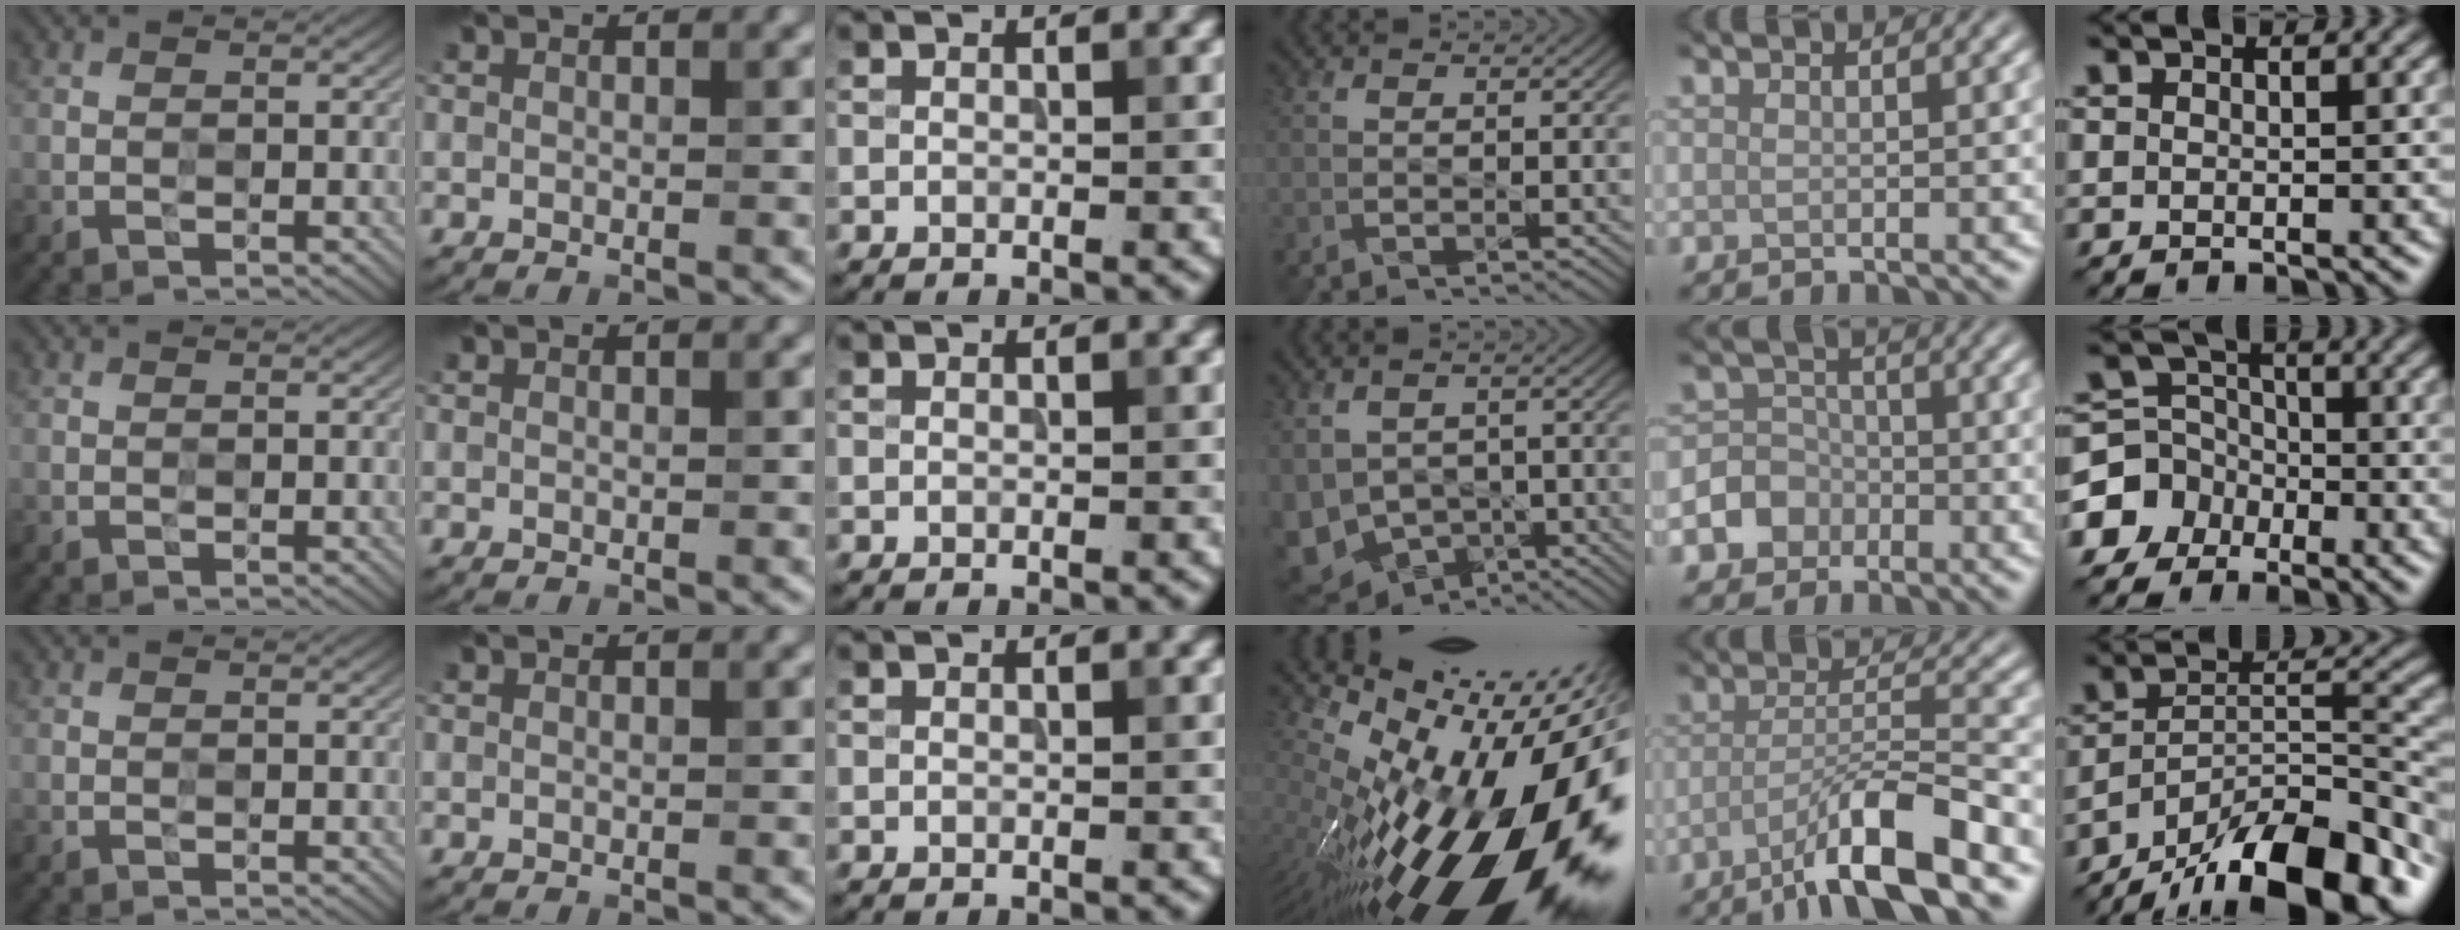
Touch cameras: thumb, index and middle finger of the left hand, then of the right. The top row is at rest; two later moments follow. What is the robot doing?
{"motion": "press", "object": "grip strengthener"}